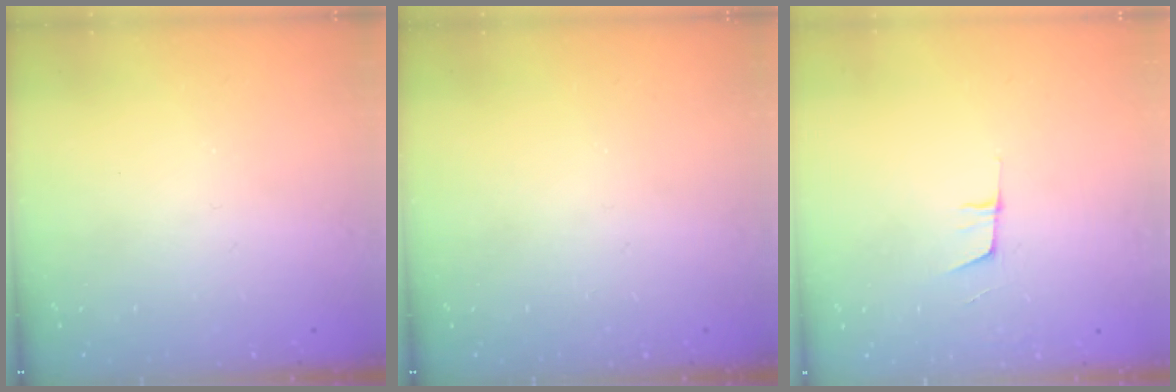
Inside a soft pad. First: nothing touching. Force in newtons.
{"total": 0.0}
{"total": 5.1, "press": 4.3, "slide": 2.6}